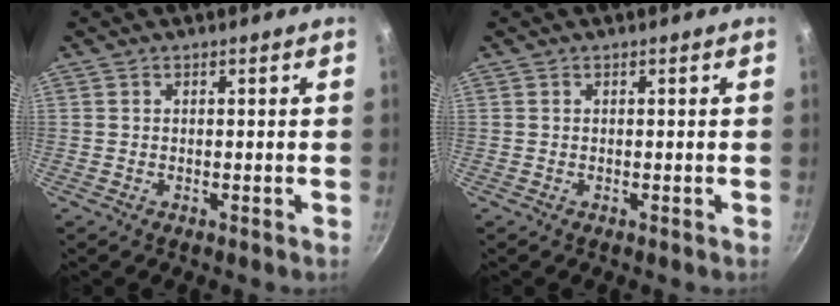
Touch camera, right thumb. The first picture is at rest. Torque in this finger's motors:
{"motor_torque": [-0.07, -0.07, 0.01, -0.01, 0.00]}